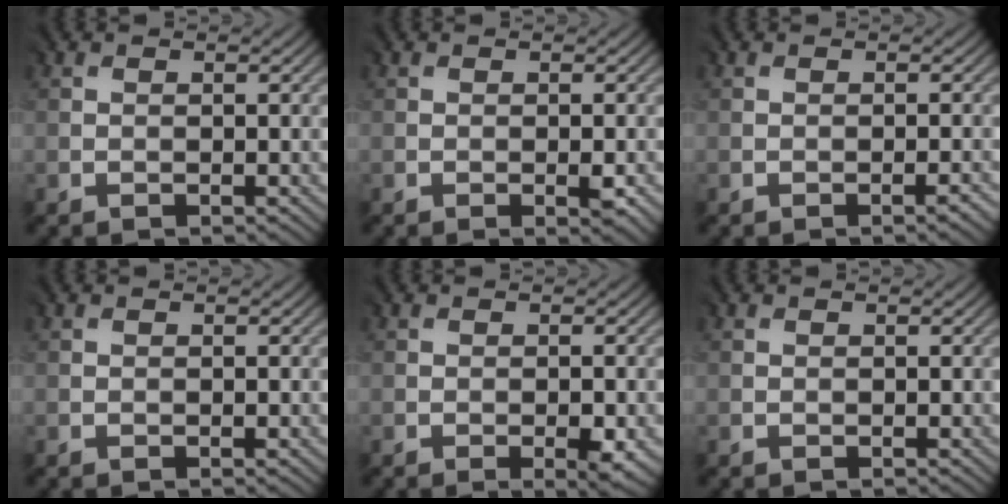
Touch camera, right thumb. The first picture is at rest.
{"total": 1.6, "force": [-0.5, 0.4, 1.5], "torque": [-0.025, -0.005, -0.004]}
{"total": 1.3, "force": [-0.8, -0.1, 0.9], "torque": [-0.014, -0.002, -0.013]}
{"total": 0.0}
{"total": 3.0, "force": [-1.1, 1.0, 2.6], "torque": [-0.044, -0.008, -0.012]}
{"total": 0.0}